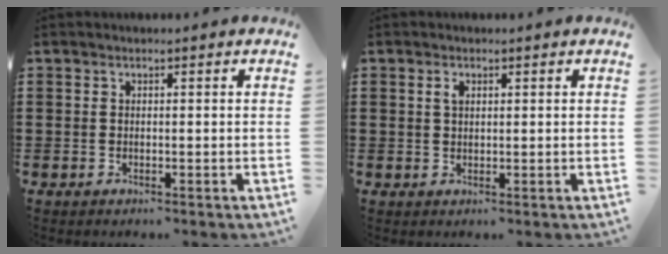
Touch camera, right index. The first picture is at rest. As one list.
[{"total": 1.5, "force": [0.5, 0.8, 1.1], "torque": [-0.024, 0.006, 0.008]}]